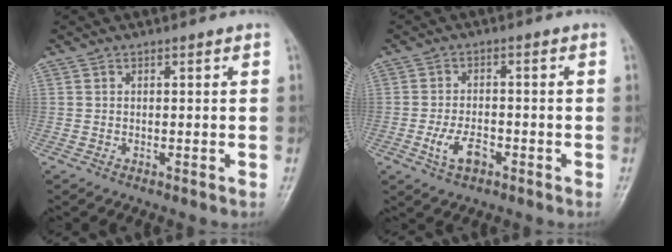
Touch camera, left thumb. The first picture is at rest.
{"total": 4.9, "force": [-2.1, 2.7, 3.5], "torque": [-0.068, 0.010, -0.037]}